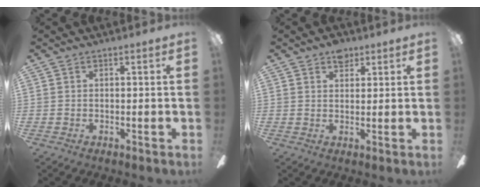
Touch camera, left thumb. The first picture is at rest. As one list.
[{"total": 4.5, "force": [3.1, 2.6, 2.0], "torque": [-0.013, -0.011, 0.051]}]